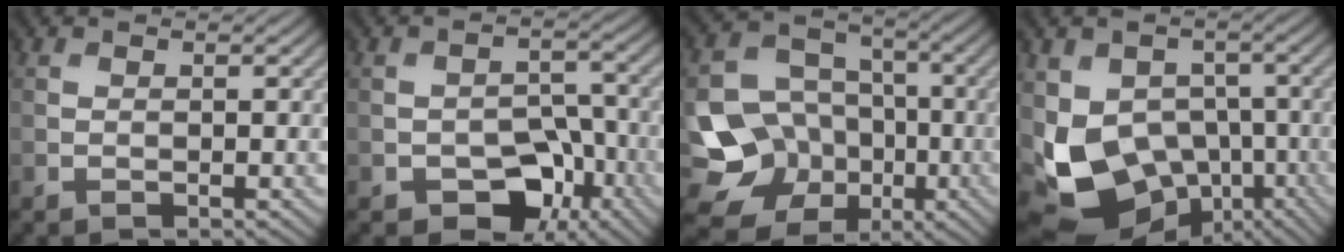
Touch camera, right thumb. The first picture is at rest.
{"total": 8.3, "force": [-4.4, 5.3, 4.7], "torque": [-0.064, -0.001, -0.073]}
{"total": 14.9, "force": [-5.6, 12.5, 5.9], "torque": [-0.159, -0.031, -0.101]}
{"total": 12.7, "force": [-3.3, 9.5, 7.7], "torque": [-0.154, -0.028, -0.052]}